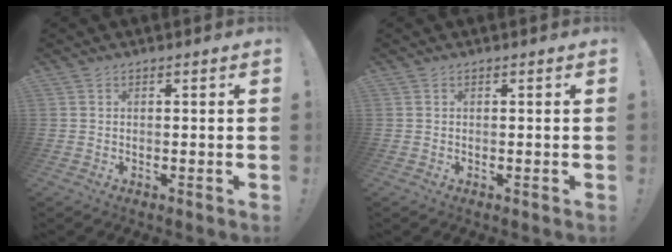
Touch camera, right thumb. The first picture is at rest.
{"total": 0.0}